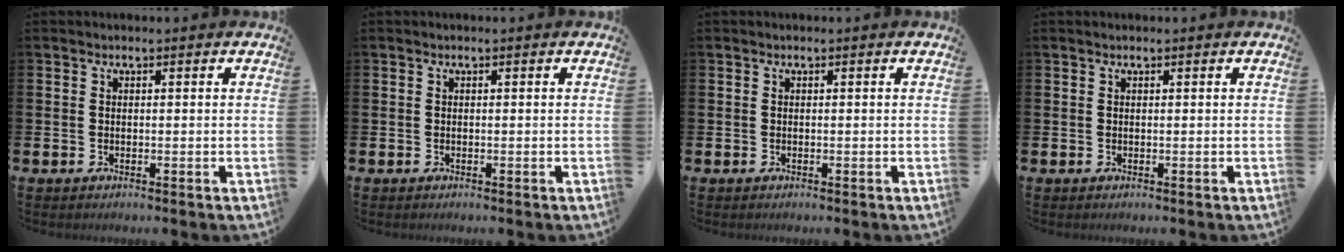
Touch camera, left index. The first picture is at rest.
{"total": 0.0}
{"total": 0.0}
{"total": 0.0}